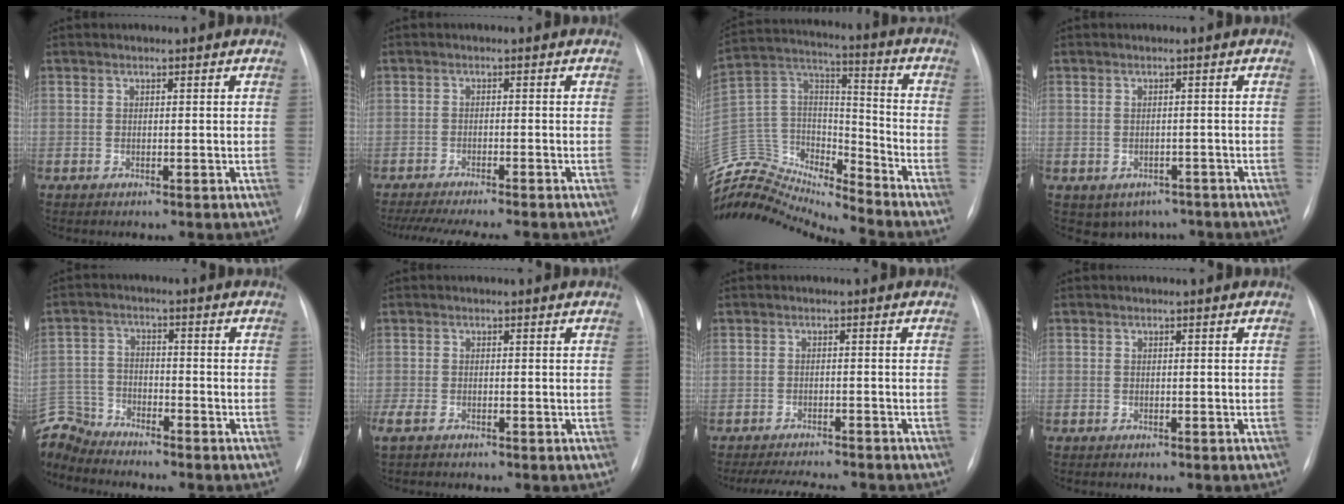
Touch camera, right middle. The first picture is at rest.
{"total": 13.2, "force": [-11.5, 1.2, 6.4], "torque": [-0.094, -0.015, -0.158]}
{"total": 18.6, "force": [-18.3, 1.0, 3.1], "torque": [-0.061, 0.064, -0.330]}
{"total": 4.6, "force": [-3.2, 3.2, 1.0], "torque": [-0.001, 0.011, -0.037]}
{"total": 8.2, "force": [-8.1, 1.3, 0.0], "torque": [-0.013, 0.008, -0.165]}
{"total": 3.3, "force": [-2.3, 1.4, 1.9], "torque": [-0.041, -0.008, -0.038]}
{"total": 8.2, "force": [-7.6, 0.8, 3.0], "torque": [-0.045, -0.007, -0.109]}
{"total": 0.5, "force": [-0.4, 0.4, 0.0], "torque": [-0.007, 0.002, -0.006]}